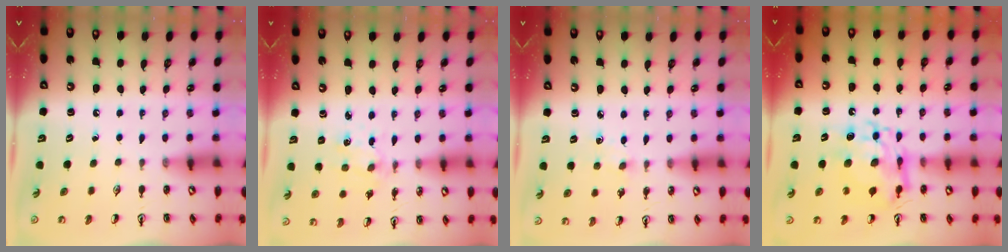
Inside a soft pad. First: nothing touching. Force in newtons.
{"total": 1.4, "press": 1.4, "slide": 0.3}
{"total": 3.8, "press": 3.8, "slide": 0.5}
{"total": 12.1, "press": 12.1, "slide": 1.1}